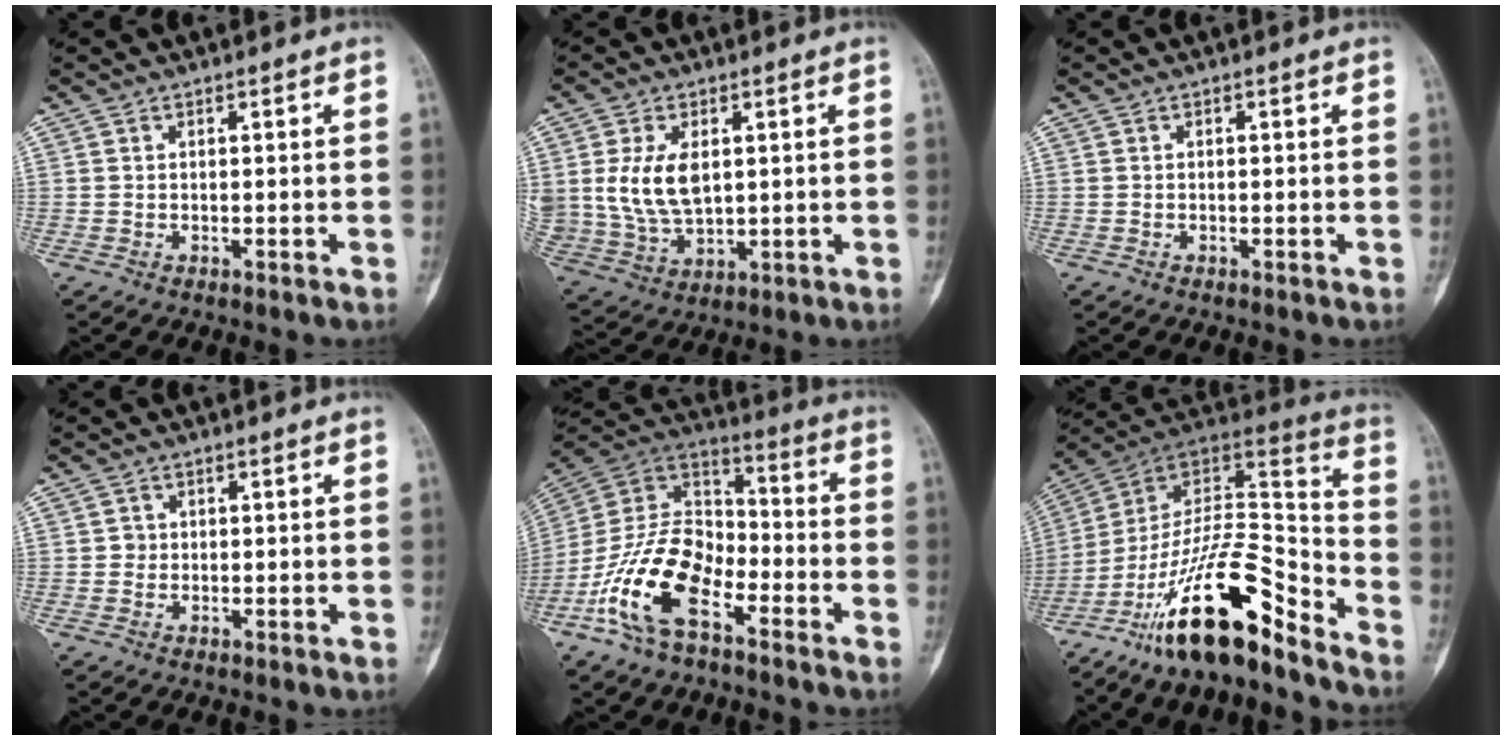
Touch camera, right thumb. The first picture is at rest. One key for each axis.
{"total": 10.9, "fx": 2.0, "fy": 6.6, "fz": 8.4, "tx": -0.162, "ty": -0.011, "tz": 0.054}
{"total": 0.0}
{"total": 1.1, "fx": 0.0, "fy": 1.1, "fz": 0.2, "tx": 0.003, "ty": 0.004, "tz": -0.002}
{"total": 18.2, "fx": -8.7, "fy": 9.6, "fz": 12.9, "tx": -0.238, "ty": 0.065, "tz": -0.174}
{"total": 22.2, "fx": -15.1, "fy": 6.4, "fz": 15.0, "tx": -0.260, "ty": 0.101, "tz": -0.261}